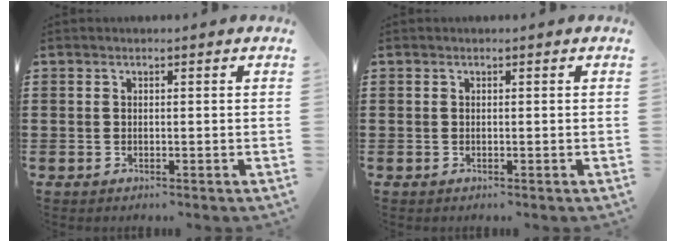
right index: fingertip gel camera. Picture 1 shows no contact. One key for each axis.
{"total": 0.0}